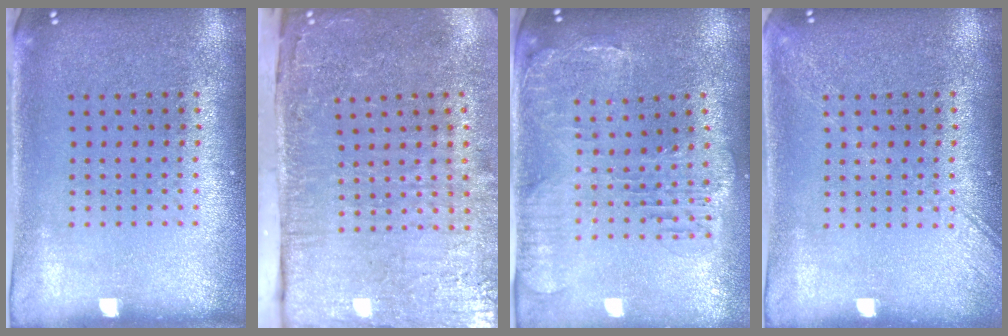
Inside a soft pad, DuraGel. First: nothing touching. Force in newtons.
{"total": 5.0, "press": 4.0, "slide": 3.0}
{"total": 1.5, "press": 1.4, "slide": 0.4}
{"total": 1.8, "press": 1.8, "slide": 0.2}